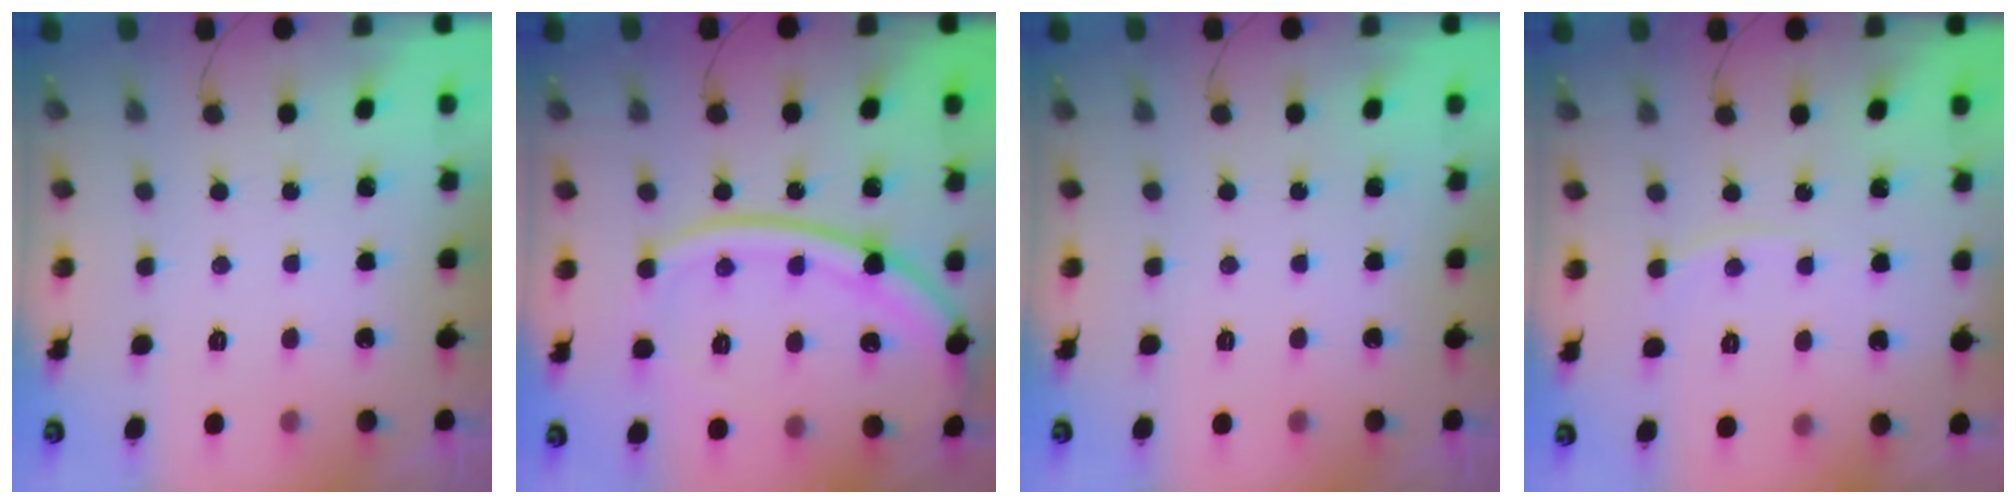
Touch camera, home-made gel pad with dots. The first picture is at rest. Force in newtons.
{"total": 18.4, "press": 18.3, "slide": 1.9}
{"total": 0.0}
{"total": 3.3, "press": 3.2, "slide": 0.6}